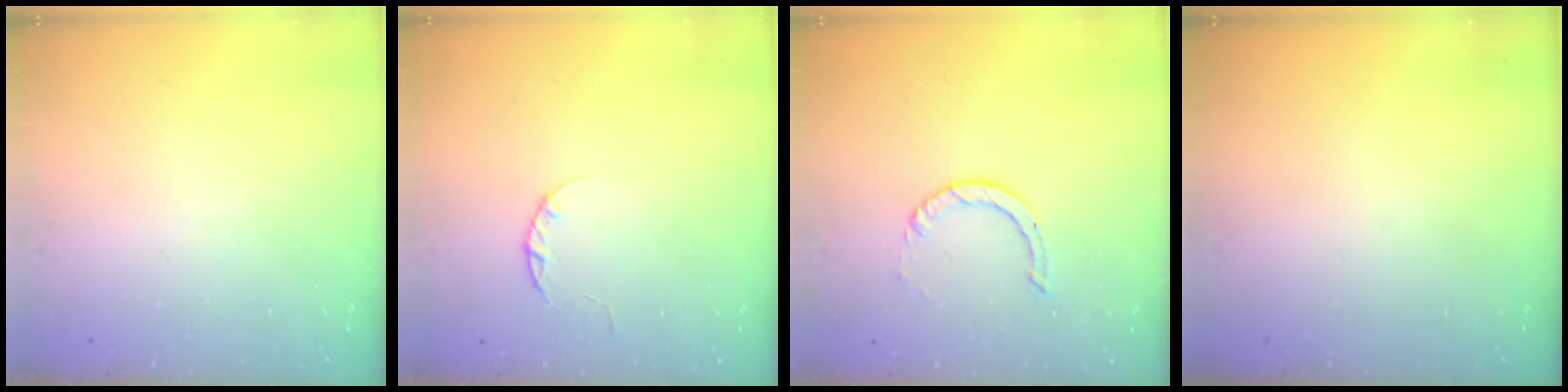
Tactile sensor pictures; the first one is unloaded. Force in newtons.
{"total": 2.4, "press": 2.3, "slide": 0.4}
{"total": 2.0, "press": 2.0, "slide": 0.2}
{"total": 0.0}